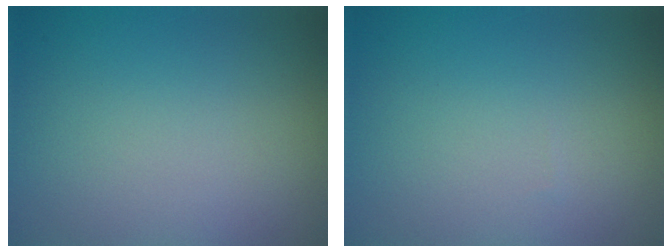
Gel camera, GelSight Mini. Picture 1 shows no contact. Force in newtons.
{"total": 0.0}